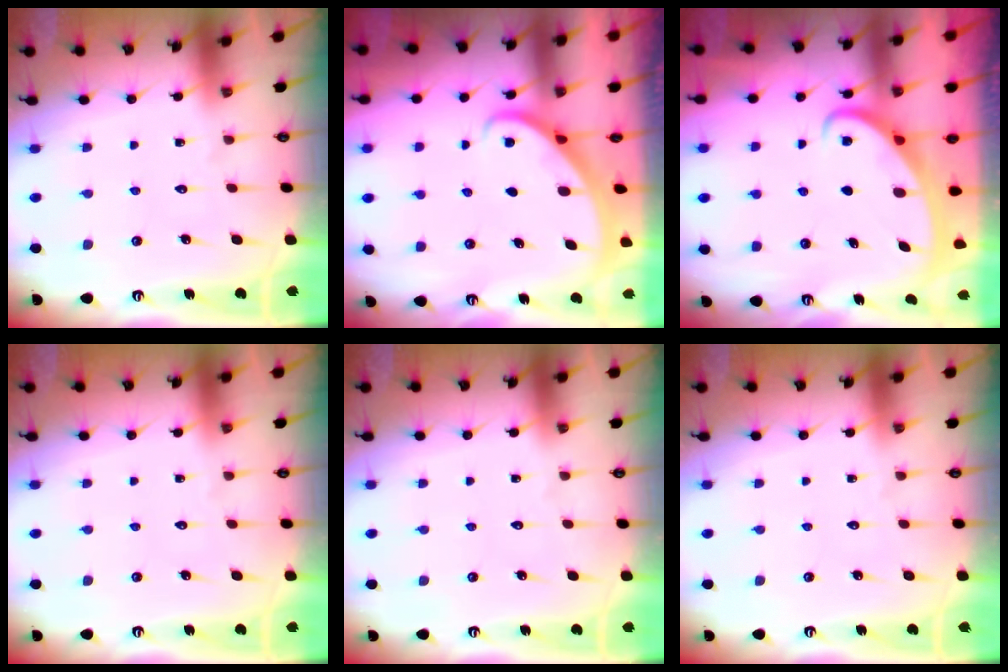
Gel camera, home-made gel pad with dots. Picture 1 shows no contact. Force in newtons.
{"total": 2.0, "press": 2.0, "slide": 0.2}
{"total": 2.5, "press": 2.5, "slide": 0.4}
{"total": 0.0}
{"total": 0.0}
{"total": 0.0}